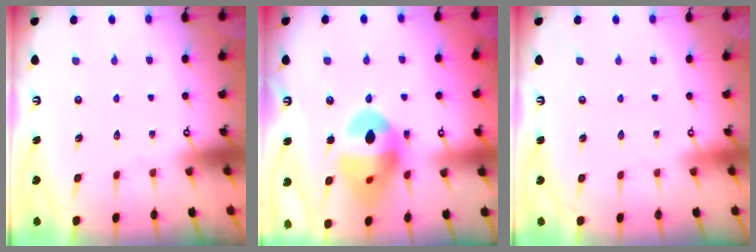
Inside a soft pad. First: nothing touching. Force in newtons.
{"total": 17.3, "press": 17.2, "slide": 1.9}
{"total": 0.0}